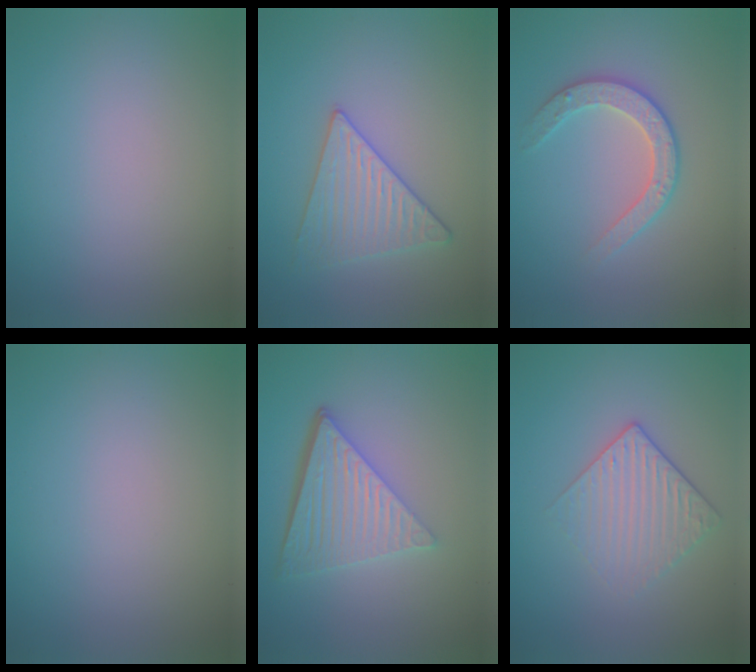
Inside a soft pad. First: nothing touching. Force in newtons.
{"total": 3.5, "press": 3.4, "slide": 0.6}
{"total": 2.9, "press": 2.8, "slide": 0.8}
{"total": 0.0}
{"total": 6.6, "press": 4.3, "slide": 4.9}
{"total": 2.9, "press": 2.6, "slide": 1.4}